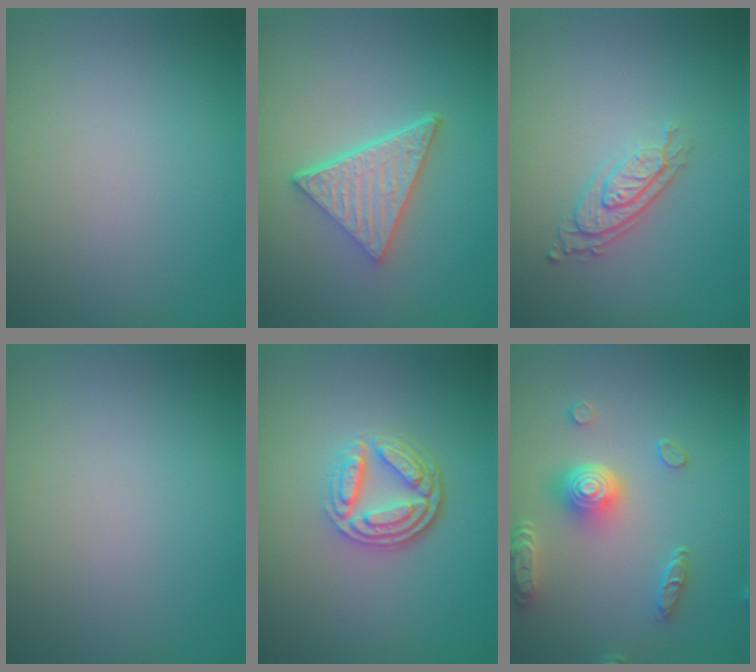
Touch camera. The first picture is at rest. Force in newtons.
{"total": 5.2, "press": 3.7, "slide": 3.7}
{"total": 2.8, "press": 2.0, "slide": 1.8}
{"total": 0.0}
{"total": 4.6, "press": 3.4, "slide": 3.1}
{"total": 5.0, "press": 3.9, "slide": 3.1}